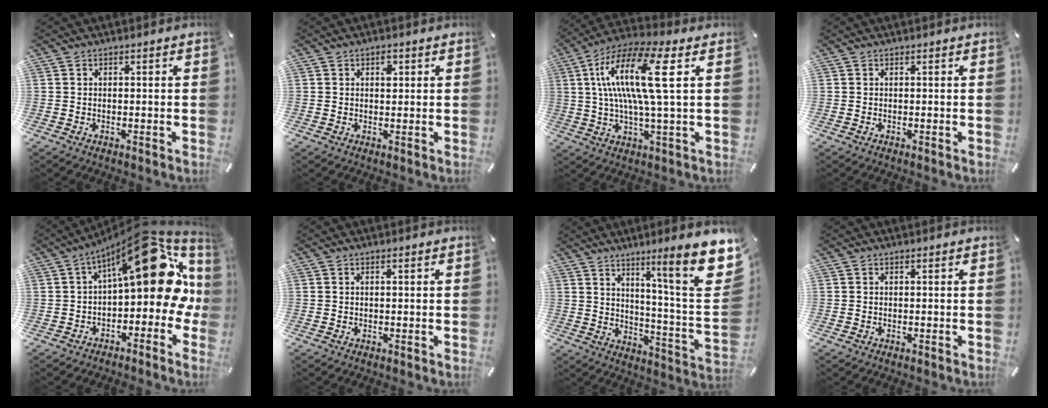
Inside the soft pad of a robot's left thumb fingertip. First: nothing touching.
{"total": 1.9, "force": [0.7, 1.2, 1.3], "torque": [-0.012, -0.002, 0.009]}
{"total": 16.6, "force": [3.9, 3.2, 15.8], "torque": [-0.331, -0.008, 0.051]}
{"total": 0.0}
{"total": 22.5, "force": [7.7, 10.5, 18.3], "torque": [-0.238, -0.061, 0.129]}
{"total": 0.7, "force": [0.0, 0.1, 0.6], "torque": [-0.013, 0.000, 0.000]}
{"total": 17.2, "force": [9.9, 1.8, 13.9], "torque": [-0.206, -0.082, 0.142]}
{"total": 0.0}